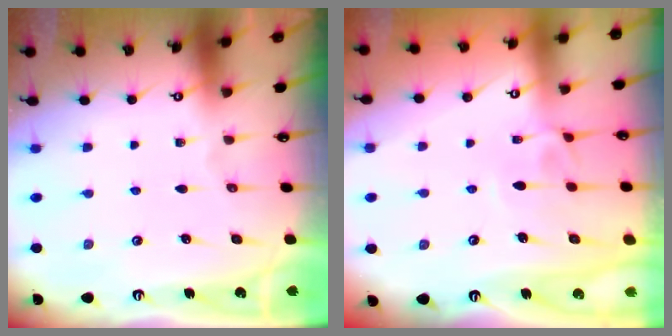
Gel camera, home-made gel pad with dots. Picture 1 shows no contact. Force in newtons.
{"total": 0.9, "press": 0.2, "slide": 0.8}